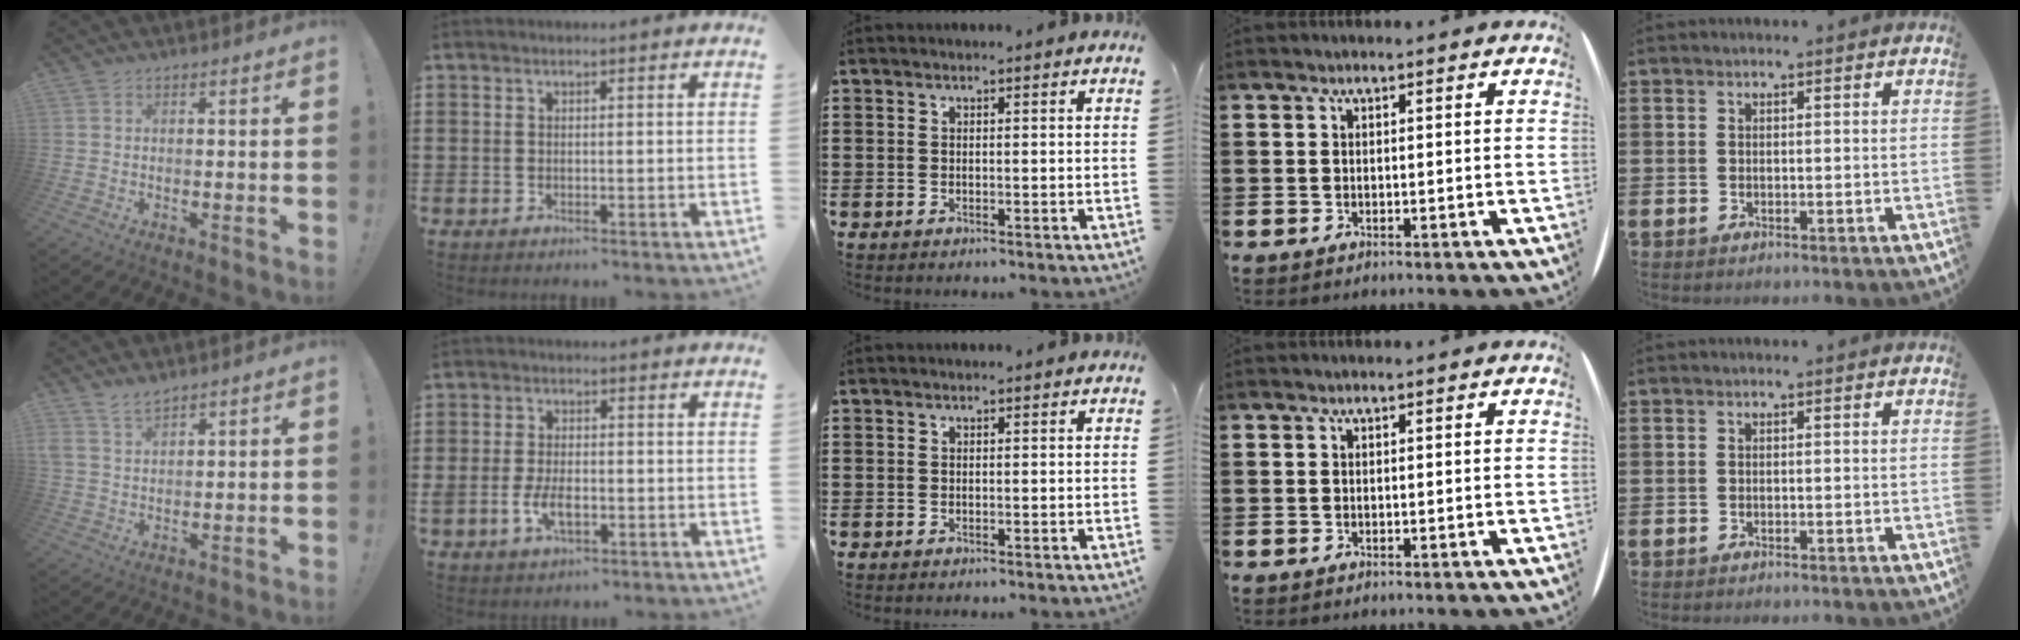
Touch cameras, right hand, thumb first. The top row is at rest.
{"thumb": {"total": 4.7, "force": [4.0, 1.6, 1.8], "torque": [-0.037, -0.019, 0.077]}, "index": {"total": 4.4, "force": [-1.3, 2.4, 3.5], "torque": [-0.076, -0.002, -0.024]}}